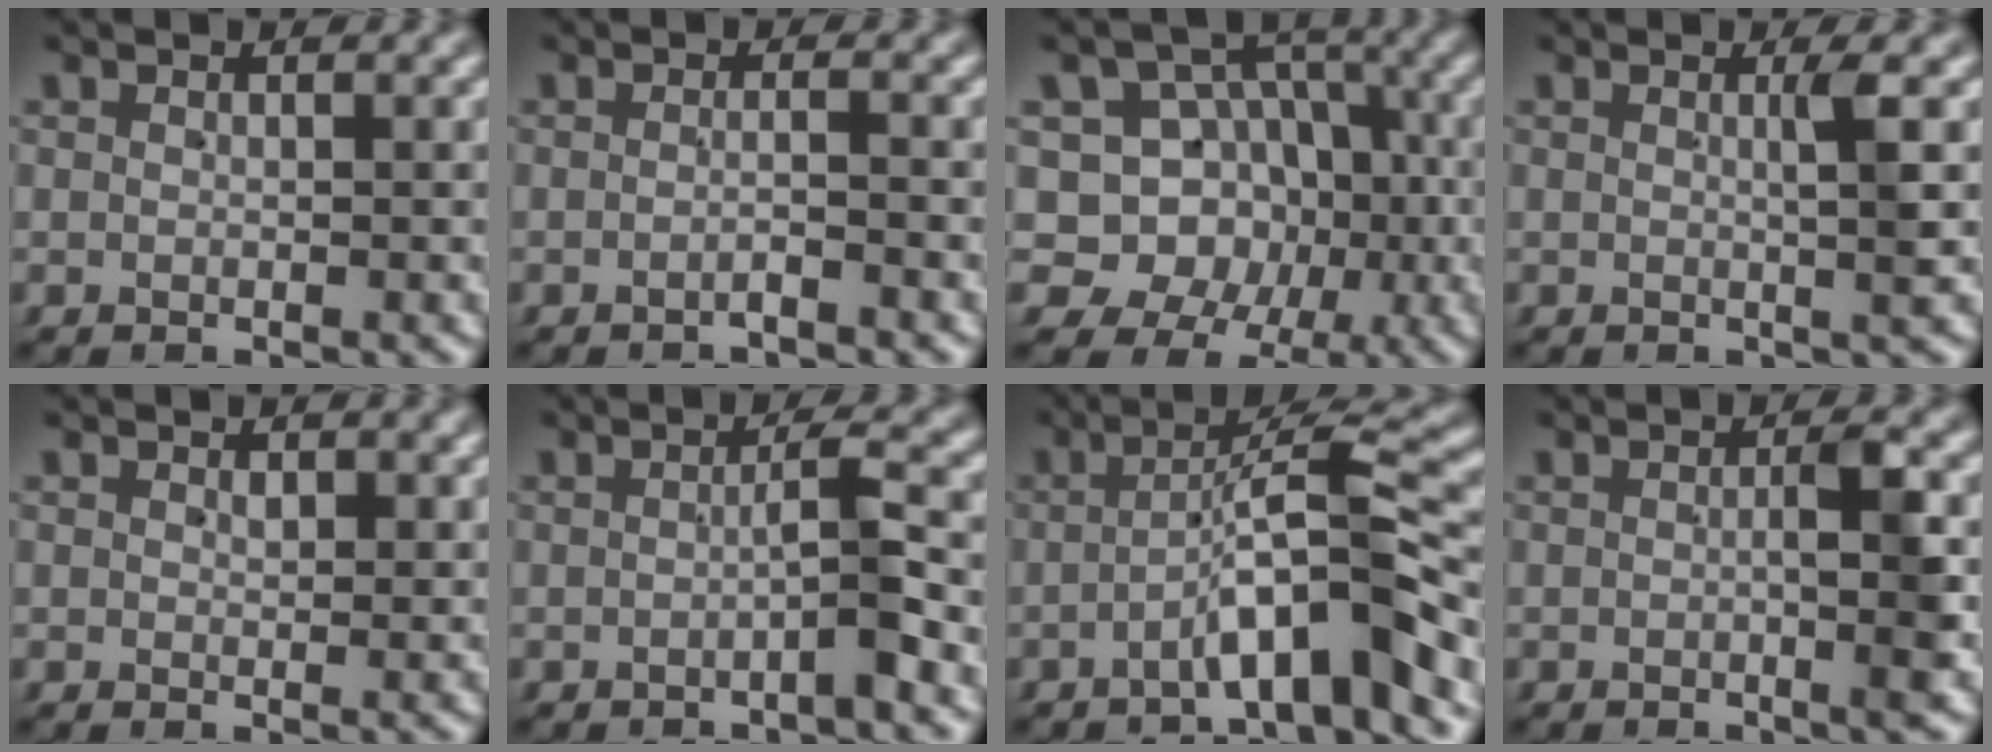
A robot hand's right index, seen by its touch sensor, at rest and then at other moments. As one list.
[{"total": 1.2, "force": [-1.0, -0.2, 0.7], "torque": [-0.009, 0.005, -0.024]}, {"total": 14.8, "force": [-1.3, 13.6, 5.6], "torque": [-0.156, -0.062, -0.019]}, {"total": 2.0, "force": [0.3, -0.3, 1.9], "torque": [-0.025, 0.001, 0.006]}, {"total": 0.9, "force": [0.6, 0.5, 0.4], "torque": [-0.004, -0.008, 0.015]}, {"total": 2.3, "force": [-0.7, -0.1, 2.2], "torque": [-0.030, 0.006, -0.015]}, {"total": 5.4, "force": [-2.1, 0.5, 4.9], "torque": [-0.070, 0.018, -0.040]}, {"total": 3.2, "force": [-0.2, 0.4, 3.2], "torque": [-0.042, 0.005, -0.007]}]